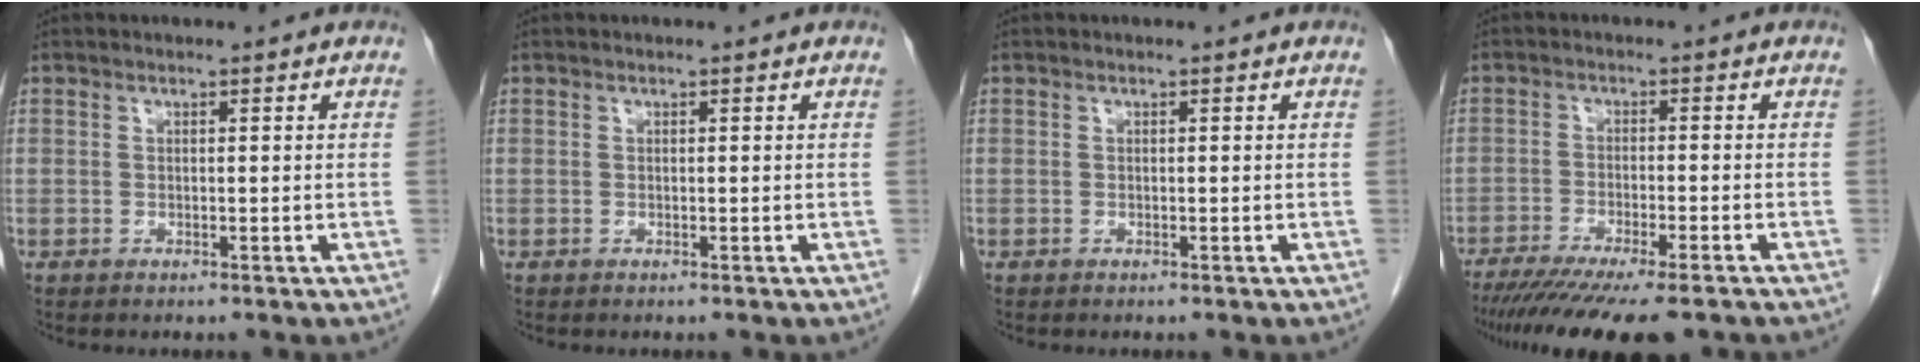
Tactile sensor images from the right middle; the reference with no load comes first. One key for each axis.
{"total": 0.0}
{"total": 0.0}
{"total": 15.0, "fx": -12.3, "fy": 1.6, "fz": 8.4, "tx": -0.121, "ty": -0.035, "tz": -0.185}